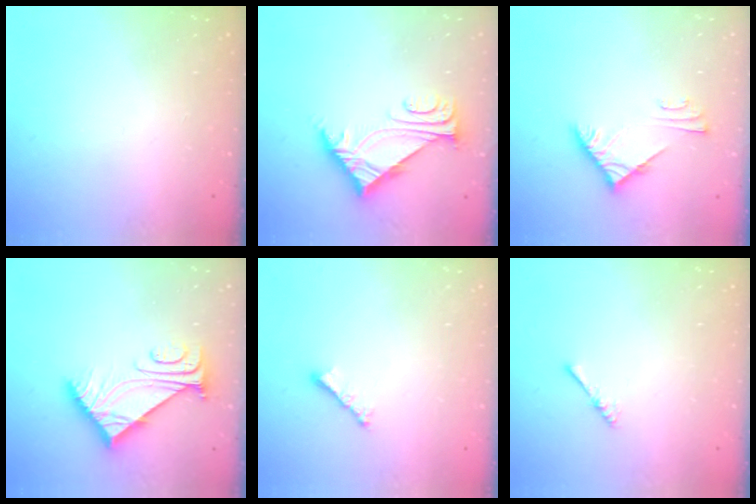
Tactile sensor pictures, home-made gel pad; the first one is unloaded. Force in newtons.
{"total": 6.6, "press": 6.6, "slide": 0.1}
{"total": 6.0, "press": 6.0, "slide": 0.7}
{"total": 7.6, "press": 7.6, "slide": 0.7}
{"total": 2.8, "press": 2.7, "slide": 0.6}
{"total": 2.4, "press": 2.4, "slide": 0.5}